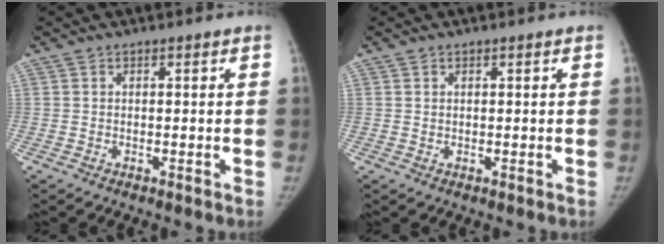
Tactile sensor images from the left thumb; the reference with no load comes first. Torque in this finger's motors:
{"motor_torque": [-0.36, -0.35, -0.11, 0.05, -0.06]}